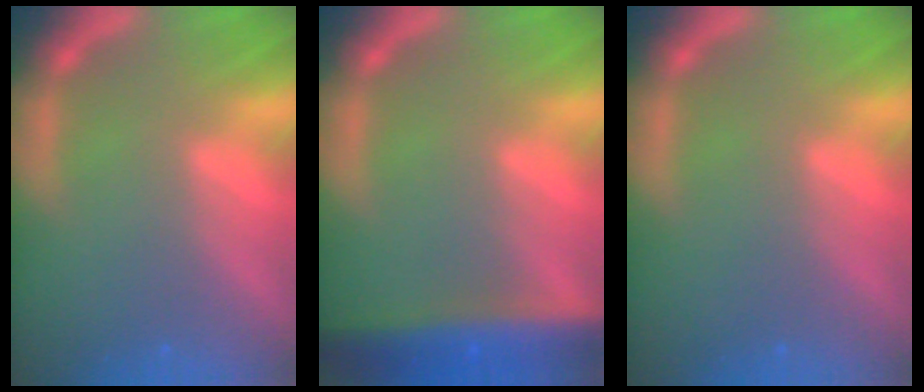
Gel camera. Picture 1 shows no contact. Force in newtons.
{"total": 8.6}
{"total": 0.0}